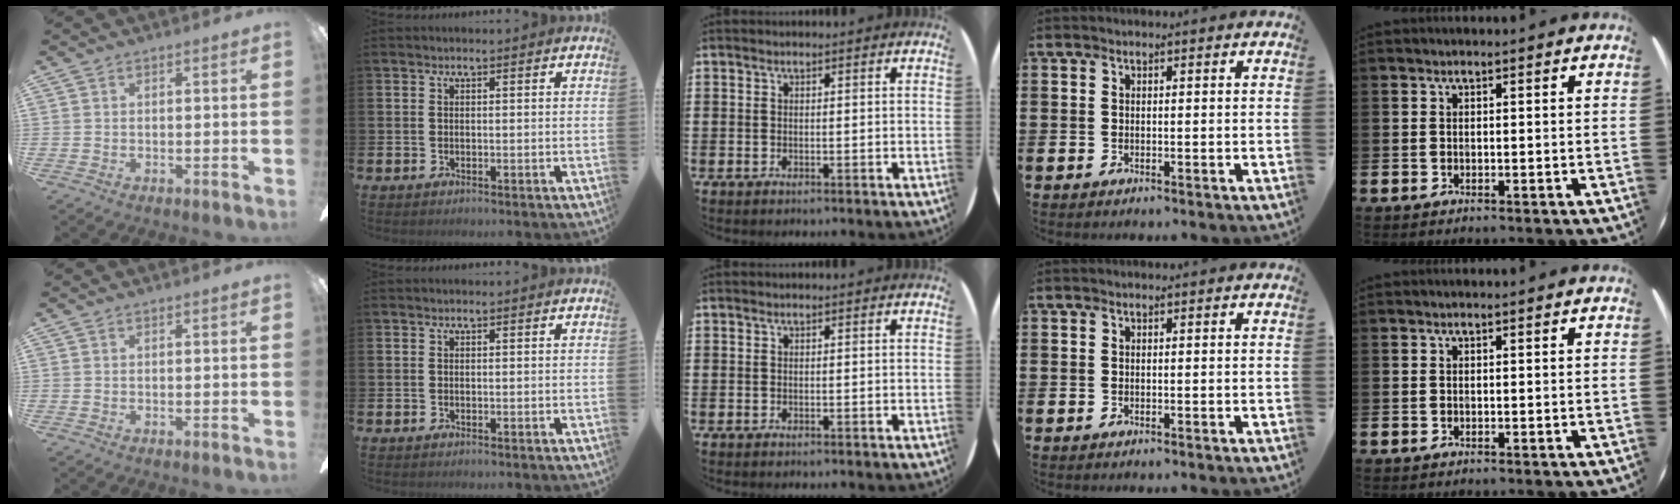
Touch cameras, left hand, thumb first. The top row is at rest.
{}